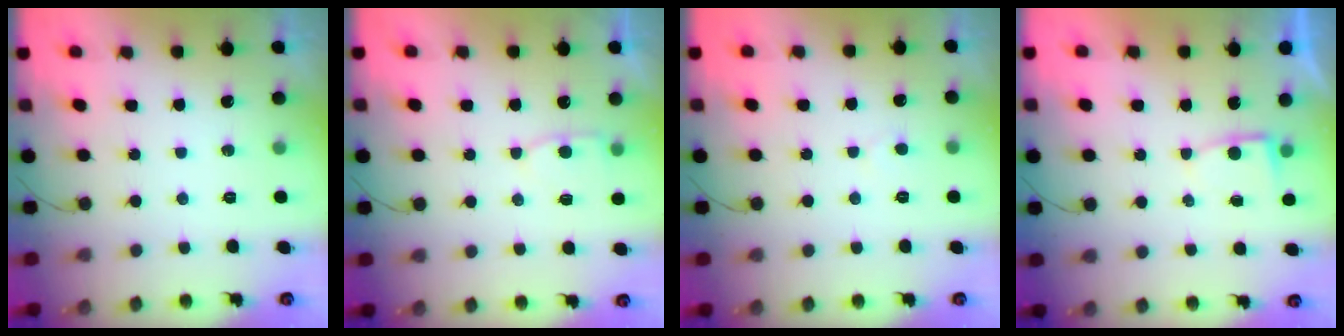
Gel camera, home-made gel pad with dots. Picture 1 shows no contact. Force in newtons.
{"total": 4.3, "press": 4.3, "slide": 0.6}
{"total": 2.7, "press": 2.7, "slide": 0.2}
{"total": 2.6, "press": 2.6, "slide": 0.3}